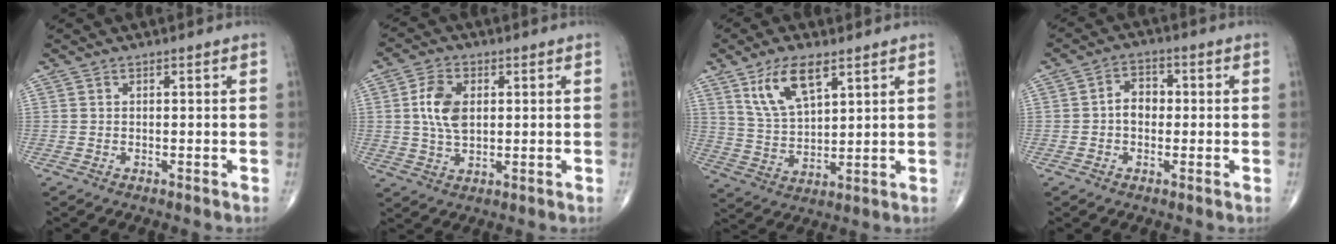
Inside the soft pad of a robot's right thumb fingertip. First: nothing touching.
{"total": 7.6, "force": [1.2, 4.7, 5.8], "torque": [-0.107, -0.001, 0.024]}
{"total": 10.7, "force": [5.8, 4.6, 7.7], "torque": [-0.137, -0.026, 0.120]}
{"total": 4.8, "force": [-0.2, 3.6, 3.1], "torque": [-0.037, 0.018, -0.011]}